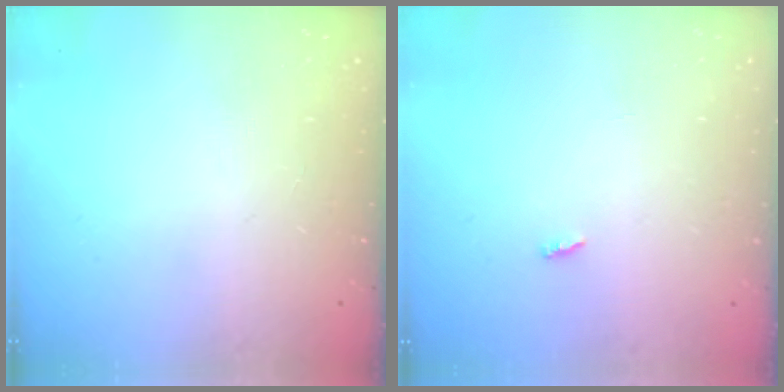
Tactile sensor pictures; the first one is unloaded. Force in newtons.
{"total": 1.9, "press": 1.9, "slide": 0.2}